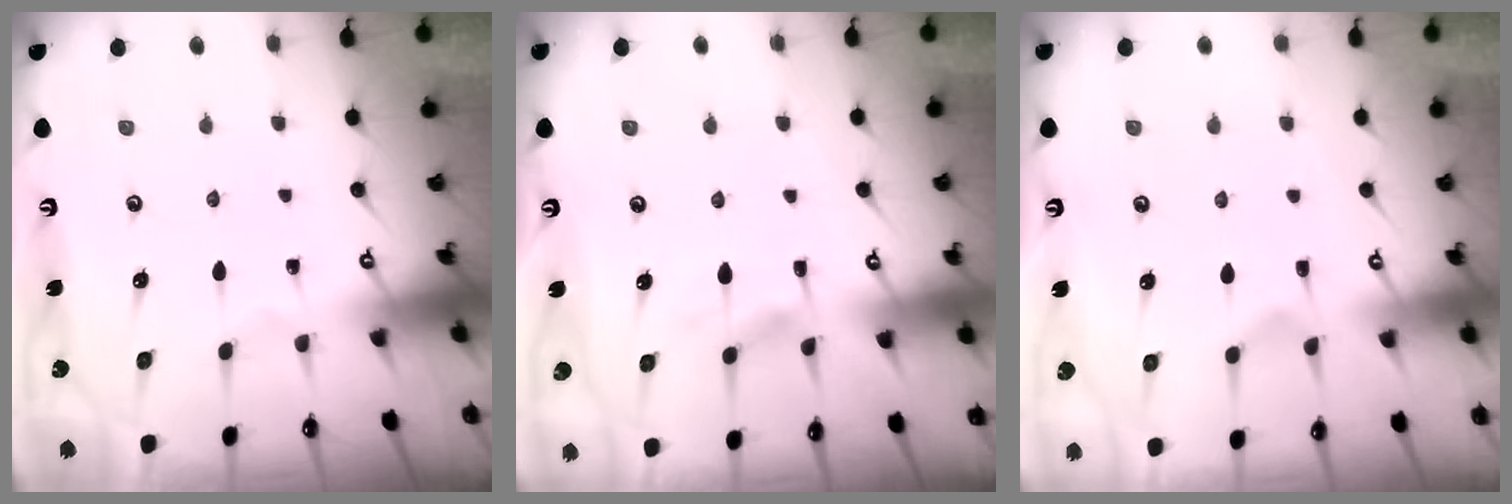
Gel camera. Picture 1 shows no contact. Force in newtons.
{"total": 6.4, "press": 6.4, "slide": 0.5}
{"total": 3.6, "press": 3.4, "slide": 1.1}